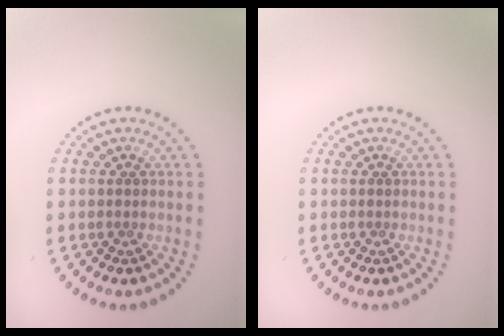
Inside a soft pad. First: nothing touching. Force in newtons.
{"total": 0.0}